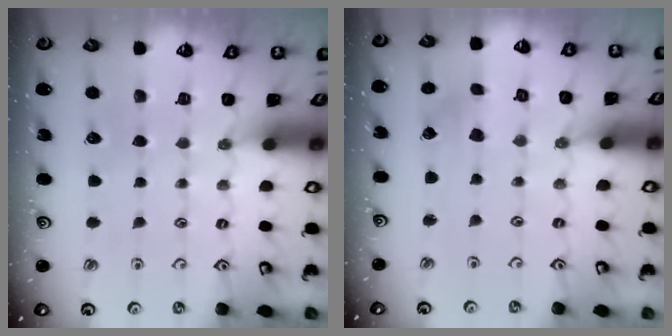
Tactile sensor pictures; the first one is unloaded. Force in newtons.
{"total": 1.3, "press": 1.3, "slide": 0.2}